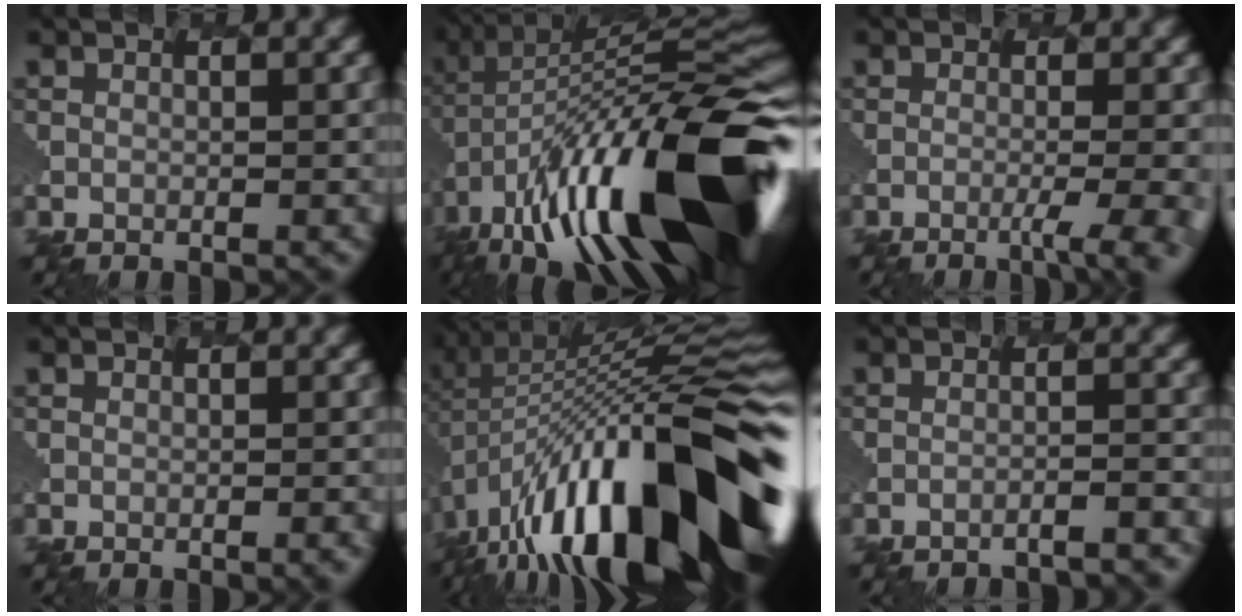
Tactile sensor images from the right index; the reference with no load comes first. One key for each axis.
{"total": 18.4, "fx": -6.4, "fy": 7.2, "fz": 15.7, "tx": -0.253, "ty": 0.012, "tz": -0.114}
{"total": 4.3, "fx": -1.9, "fy": 1.0, "fz": 3.7, "tx": -0.056, "ty": -0.012, "tz": -0.024}
{"total": 2.0, "fx": -0.6, "fy": 0.8, "fz": 1.7, "tx": -0.011, "ty": 0.004, "tz": -0.003}
{"total": 17.8, "fx": -5.3, "fy": 6.9, "fz": 15.6, "tx": -0.230, "ty": 0.011, "tz": -0.100}
{"total": 2.5, "fx": -2.4, "fy": 0.1, "fz": 0.9, "tx": -0.020, "ty": 0.008, "tz": -0.037}